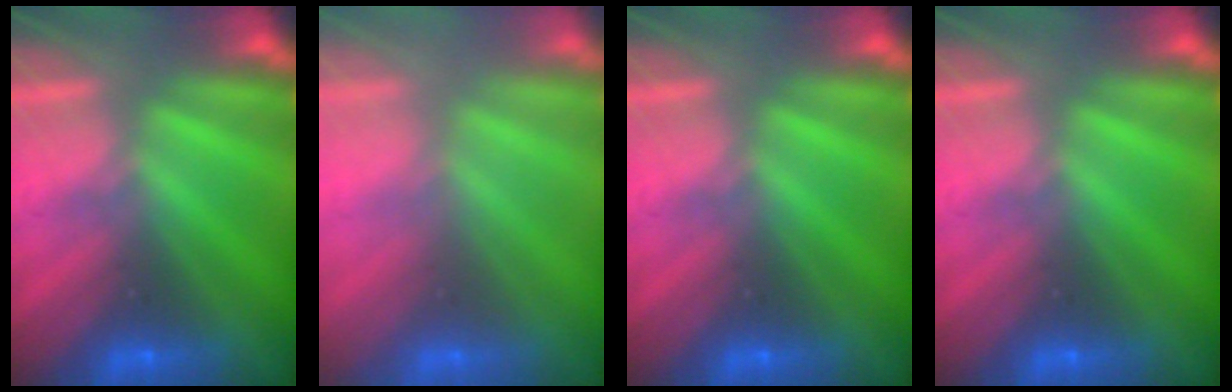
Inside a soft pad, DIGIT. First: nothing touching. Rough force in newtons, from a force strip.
{"total": 2.9}
{"total": 0.0}
{"total": 0.0}